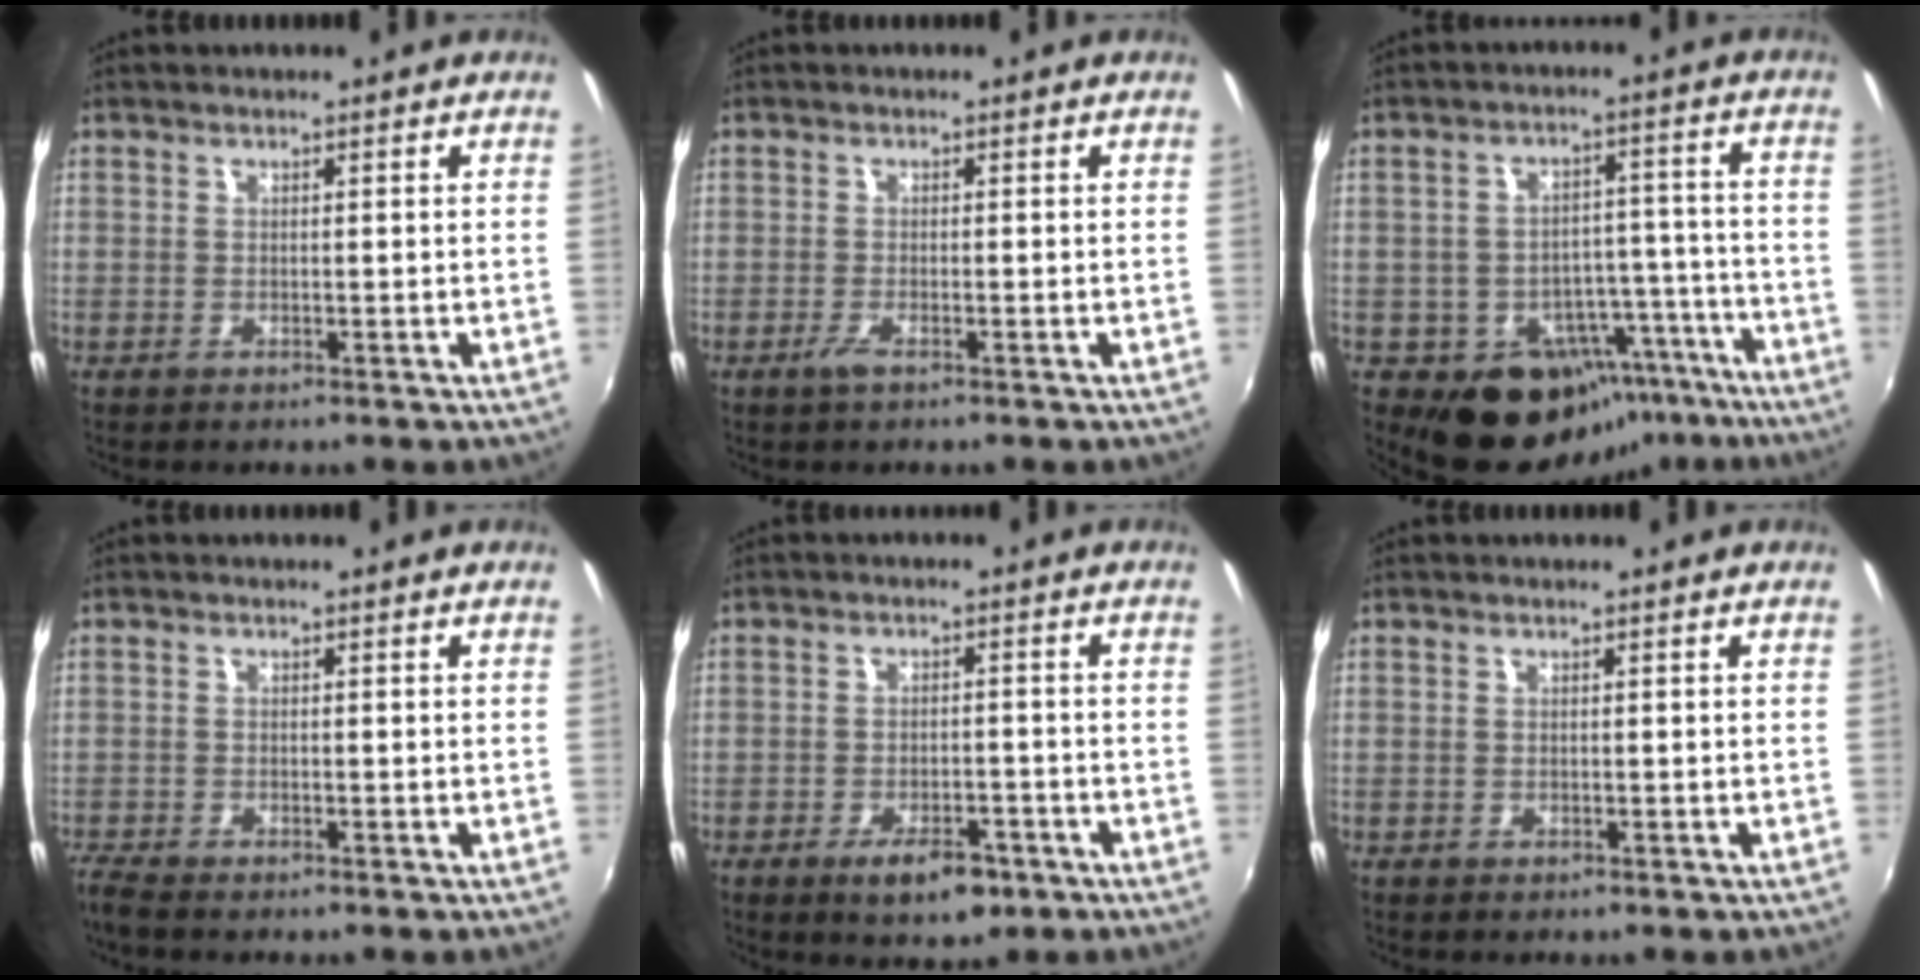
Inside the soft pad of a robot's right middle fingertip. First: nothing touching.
{"total": 1.9, "force": [-1.2, 0.2, 1.5], "torque": [-0.031, -0.006, -0.025]}
{"total": 13.8, "force": [-9.2, 9.4, 4.1], "torque": [-0.060, 0.042, -0.100]}
{"total": 3.0, "force": [-2.7, 0.4, 1.3], "torque": [-0.036, -0.016, -0.054]}
{"total": 6.5, "force": [-3.9, 3.0, 4.2], "torque": [-0.087, -0.005, -0.055]}
{"total": 0.0}